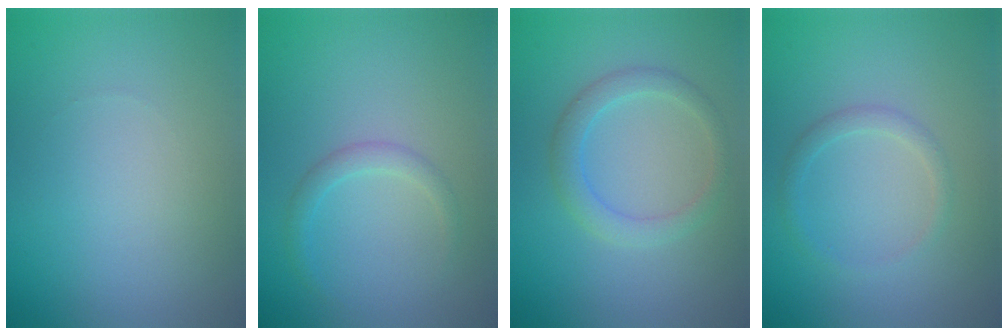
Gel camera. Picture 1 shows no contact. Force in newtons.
{"total": 1.4, "press": 1.4, "slide": 0.1}
{"total": 2.4, "press": 2.4, "slide": 0.2}
{"total": 1.4, "press": 1.4, "slide": 0.0}